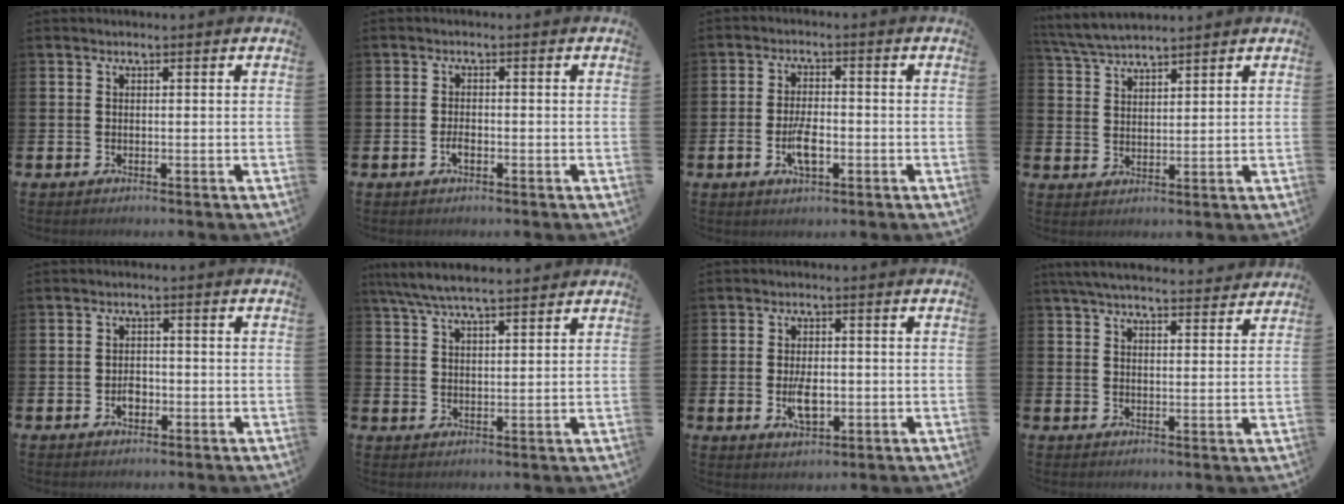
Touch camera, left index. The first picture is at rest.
{"total": 1.6, "force": [-0.7, 0.8, 1.3], "torque": [-0.027, 0.004, -0.013]}
{"total": 4.5, "force": [-1.3, 2.0, 3.9], "torque": [-0.068, 0.003, -0.025]}
{"total": 4.6, "force": [4.5, 0.5, 0.8], "torque": [-0.039, -0.015, 0.083]}
{"total": 2.2, "force": [-0.7, 1.5, 1.4], "torque": [-0.013, -0.001, -0.017]}
{"total": 6.3, "force": [5.8, 0.8, 2.3], "torque": [-0.068, -0.015, 0.109]}
{"total": 4.4, "force": [-0.8, 2.5, 3.6], "torque": [-0.045, -0.003, -0.017]}
{"total": 5.5, "force": [5.3, 0.7, 1.4], "torque": [-0.041, -0.021, 0.097]}